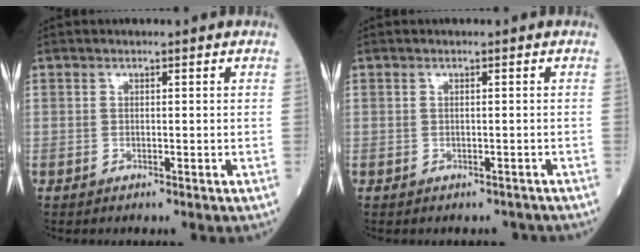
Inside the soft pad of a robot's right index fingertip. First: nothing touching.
{"total": 1.0, "force": [-0.9, 0.5, 0.1], "torque": [0.005, 0.003, -0.010]}